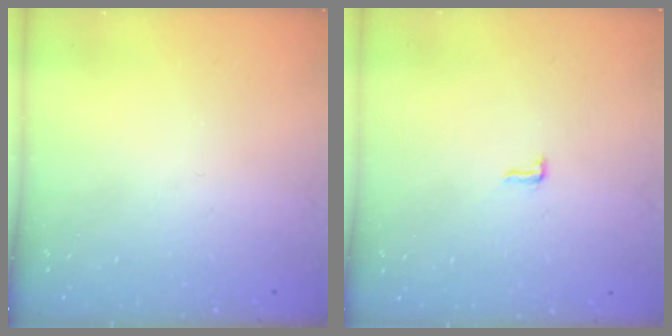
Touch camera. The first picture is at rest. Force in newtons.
{"total": 3.7, "press": 3.3, "slide": 1.7}